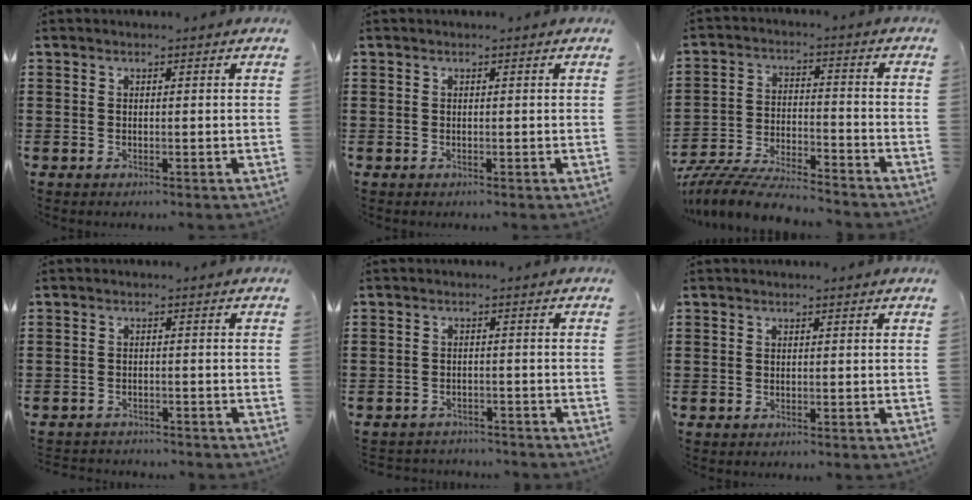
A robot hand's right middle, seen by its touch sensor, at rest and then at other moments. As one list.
[{"total": 0.0}, {"total": 8.0, "force": [-7.7, 0.6, 2.1], "torque": [-0.049, 0.004, -0.153]}, {"total": 1.2, "force": [-1.2, 0.0, -0.3], "torque": [0.000, -0.001, -0.025]}, {"total": 1.8, "force": [-1.8, 0.2, -0.4], "torque": [0.002, -0.002, -0.040]}, {"total": 0.0}]